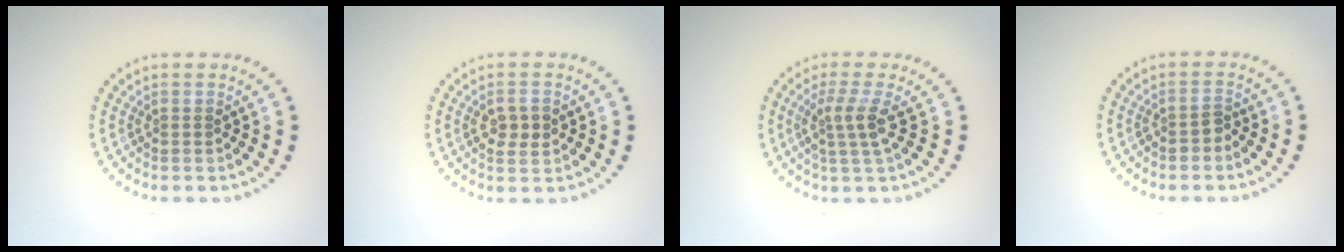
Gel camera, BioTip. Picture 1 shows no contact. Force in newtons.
{"total": 2.4, "press": 2.4, "slide": 0.2}
{"total": 2.6, "press": 2.0, "slide": 1.7}
{"total": 1.1, "press": 1.0, "slide": 0.4}